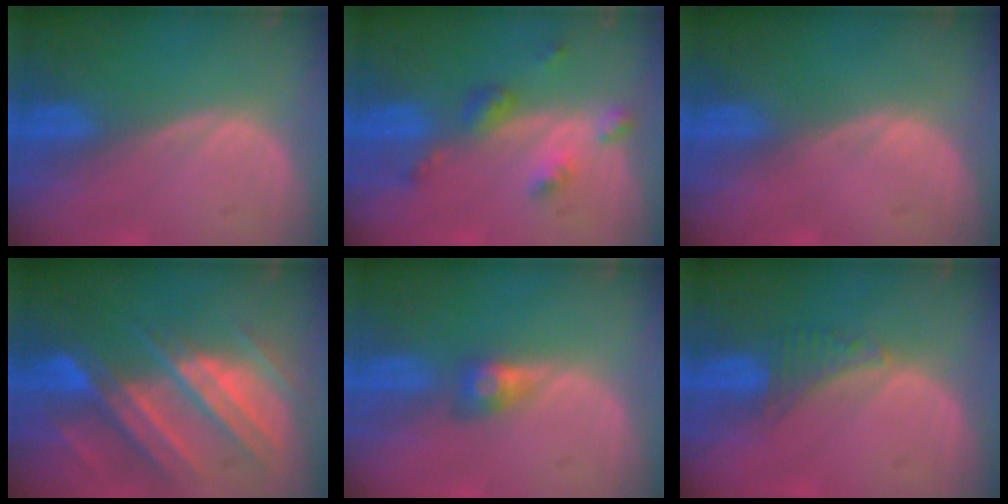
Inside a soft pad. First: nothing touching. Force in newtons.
{"total": 4.7, "press": 4.2, "slide": 2.2}
{"total": 0.0}
{"total": 11.0, "press": 9.8, "slide": 5.0}
{"total": 2.8, "press": 2.4, "slide": 1.5}
{"total": 2.7, "press": 2.6, "slide": 0.7}